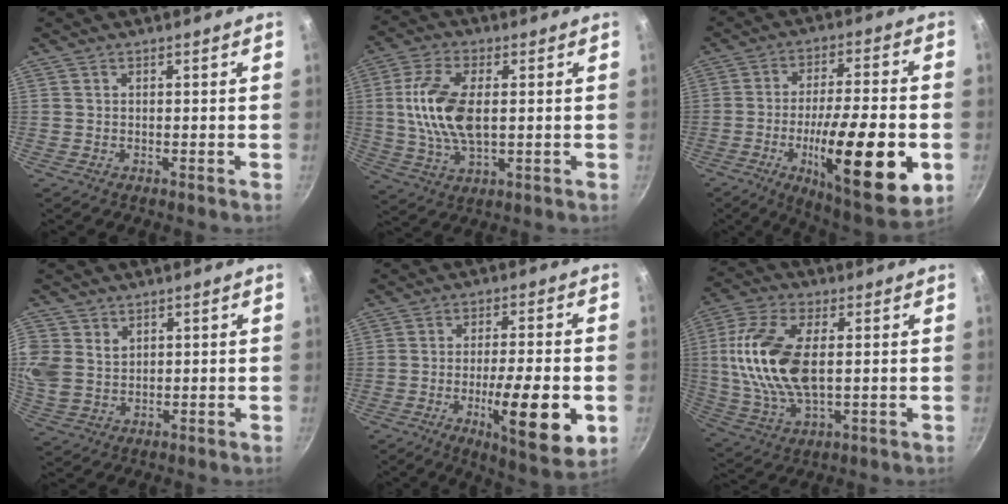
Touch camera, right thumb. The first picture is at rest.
{"total": 12.9, "force": [1.2, 6.6, 11.1], "torque": [-0.215, 0.005, 0.020]}
{"total": 23.5, "force": [-6.7, 6.3, 21.7], "torque": [-0.317, 0.012, -0.101]}
{"total": 10.9, "force": [3.2, 8.8, 5.5], "torque": [-0.133, 0.008, 0.072]}
{"total": 15.7, "force": [-4.5, 3.7, 14.5], "torque": [-0.212, 0.007, -0.065]}
{"total": 17.1, "force": [1.8, 8.8, 14.6], "torque": [-0.289, 0.002, 0.031]}